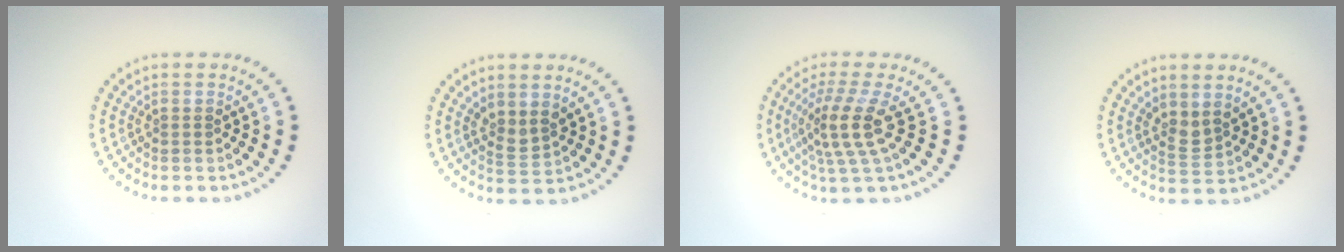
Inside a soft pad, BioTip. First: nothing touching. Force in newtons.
{"total": 1.7, "press": 1.3, "slide": 1.1}
{"total": 4.1, "press": 3.1, "slide": 2.6}
{"total": 1.8, "press": 1.4, "slide": 1.1}